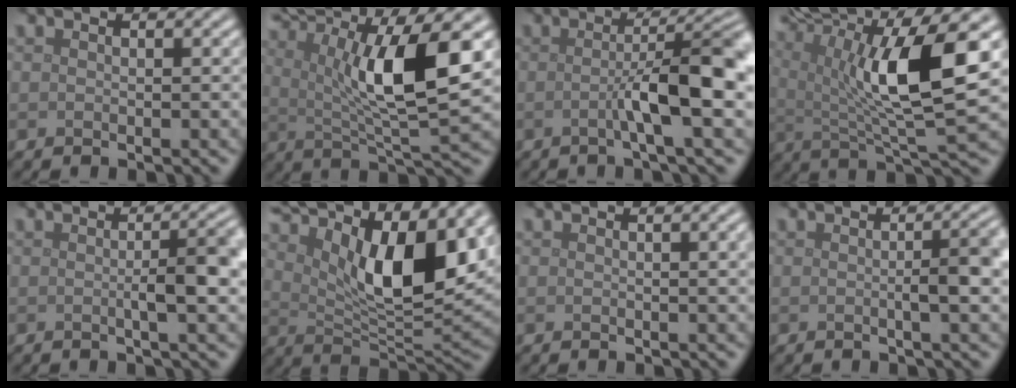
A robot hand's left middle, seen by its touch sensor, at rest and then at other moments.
{"total": 11.5, "force": [4.0, 2.5, 10.4], "torque": [-0.170, 0.009, 0.074]}
{"total": 7.5, "force": [-0.6, 1.3, 7.3], "torque": [-0.113, 0.008, -0.013]}
{"total": 12.3, "force": [3.7, 3.4, 11.2], "torque": [-0.189, 0.008, 0.070]}
{"total": 4.8, "force": [-0.1, 1.0, 4.6], "torque": [-0.064, 0.007, -0.003]}
{"total": 13.3, "force": [5.8, 4.5, 11.1], "torque": [-0.173, 0.000, 0.102]}
{"total": 2.0, "force": [0.5, 0.6, 1.8], "torque": [-0.015, 0.006, 0.005]}
{"total": 3.9, "force": [-0.1, 0.8, 3.8], "torque": [-0.050, 0.009, -0.003]}